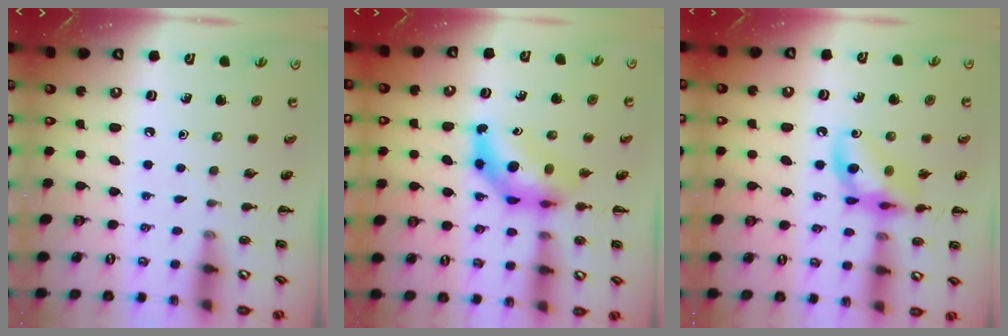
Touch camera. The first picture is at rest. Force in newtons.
{"total": 7.5, "press": 7.3, "slide": 1.9}
{"total": 12.5, "press": 12.4, "slide": 1.8}